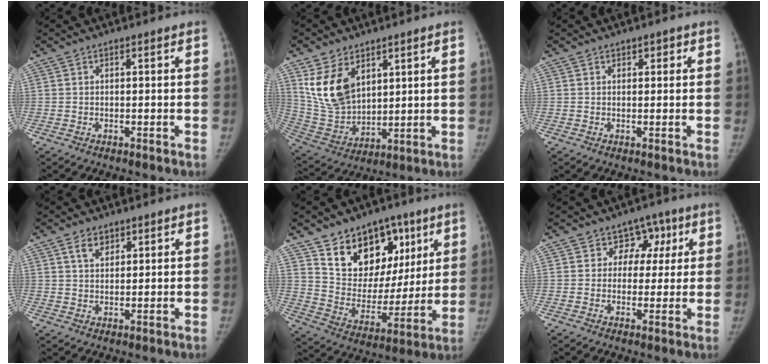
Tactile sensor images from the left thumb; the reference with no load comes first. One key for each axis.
{"total": 13.4, "fx": 6.0, "fy": 8.7, "fz": 8.4, "tx": -0.135, "ty": -0.028, "tz": 0.140}
{"total": 1.1, "fx": 0.6, "fy": 0.8, "fz": 0.5, "tx": 0.007, "ty": -0.001, "tz": 0.005}
{"total": 3.5, "fx": 2.0, "fy": 2.2, "fz": 1.8, "tx": -0.021, "ty": -0.010, "tz": 0.039}
{"total": 19.3, "fx": 10.5, "fy": 13.2, "fz": 9.4, "tx": -0.087, "ty": -0.040, "tz": 0.179}
{"total": 5.8, "fx": 2.1, "fy": 5.2, "fz": 1.5, "tx": 0.024, "ty": 0.002, "tz": 0.022}